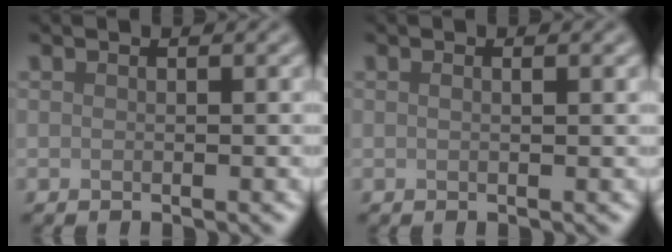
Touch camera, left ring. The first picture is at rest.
{"total": 0.8, "force": [0.3, 0.2, 0.7], "torque": [-0.012, 0.002, 0.003]}